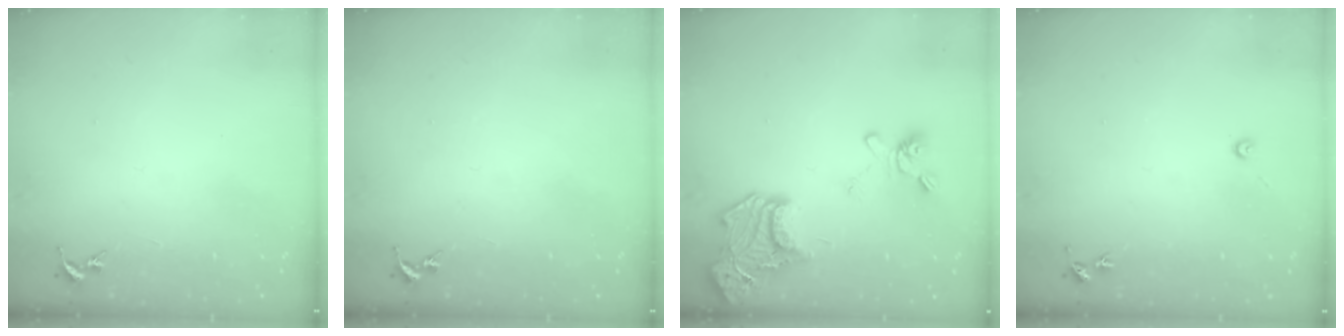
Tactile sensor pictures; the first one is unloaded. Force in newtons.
{"total": 0.0}
{"total": 19.7, "press": 19.6, "slide": 1.9}
{"total": 3.0, "press": 3.0, "slide": 0.3}